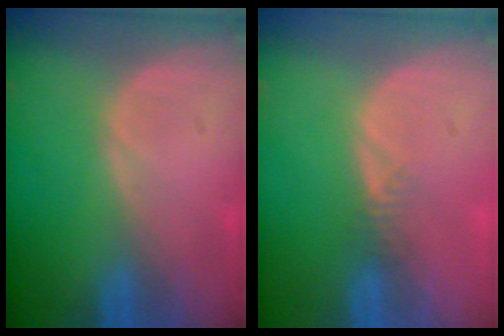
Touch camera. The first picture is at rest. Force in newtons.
{"total": 1.2, "press": 1.0, "slide": 0.6}